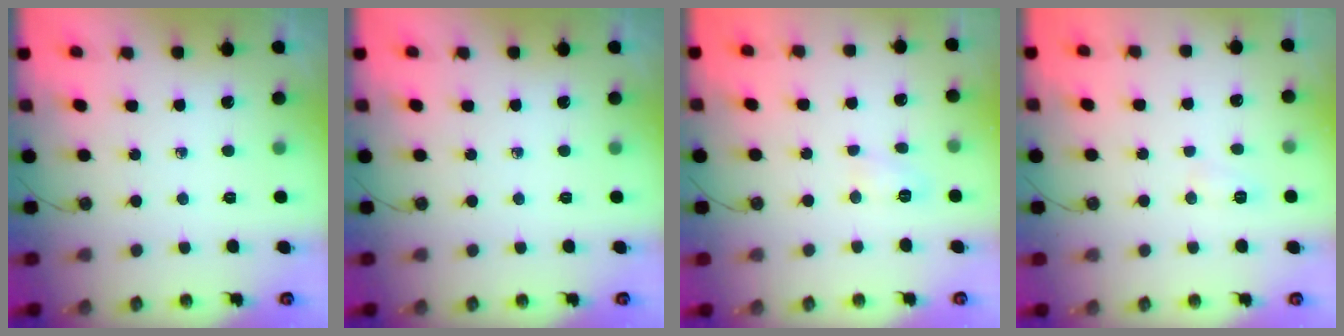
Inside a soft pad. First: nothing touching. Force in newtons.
{"total": 0.0}
{"total": 4.0, "press": 3.9, "slide": 0.6}
{"total": 6.6, "press": 5.7, "slide": 3.4}